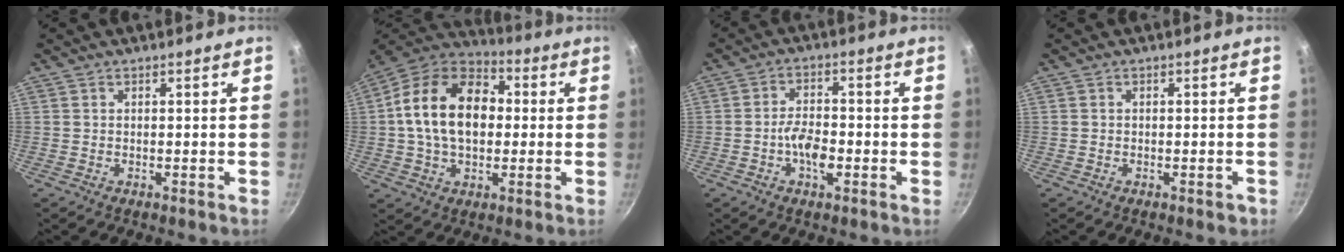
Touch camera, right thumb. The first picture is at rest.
{"total": 19.4, "force": [1.5, 13.2, 14.1], "torque": [-0.217, 0.031, 0.011]}
{"total": 5.9, "force": [-1.9, 2.8, 4.8], "torque": [-0.079, 0.020, -0.037]}
{"total": 1.1, "force": [-0.6, 0.6, 0.7], "torque": [-0.009, 0.005, -0.006]}